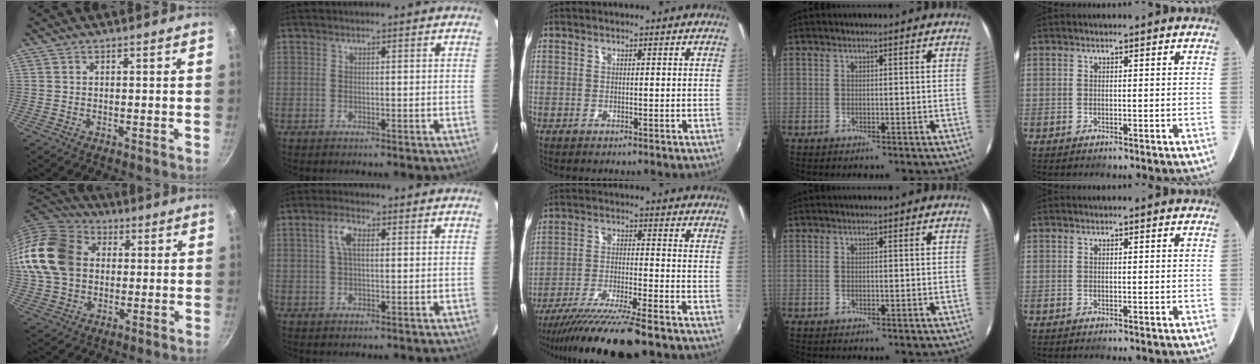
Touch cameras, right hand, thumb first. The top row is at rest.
{"thumb": {"total": 19.7, "force": [2.7, 15.2, 12.3], "torque": [-0.236, 0.029, 0.042]}, "index": {"total": 3.9, "force": [0.9, 1.6, 3.4], "torque": [-0.068, 0.010, 0.018]}, "middle": {"total": 15.2, "force": [-12.7, 0.5, 8.3], "torque": [-0.167, -0.038, -0.216]}}